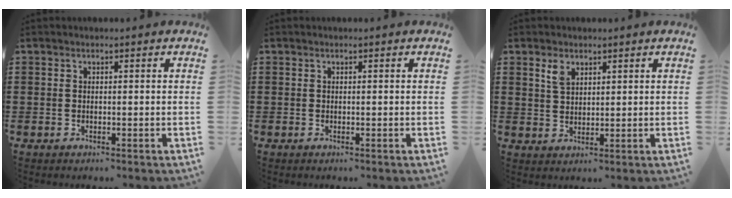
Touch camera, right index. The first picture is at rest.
{"total": 0.0}
{"total": 2.8, "force": [1.8, 1.5, 1.5], "torque": [-0.035, 0.005, 0.034]}